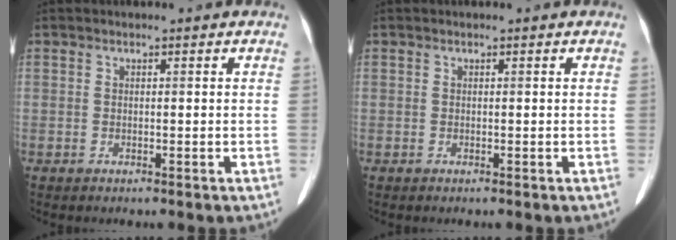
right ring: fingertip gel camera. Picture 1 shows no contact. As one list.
[{"total": 0.0}]